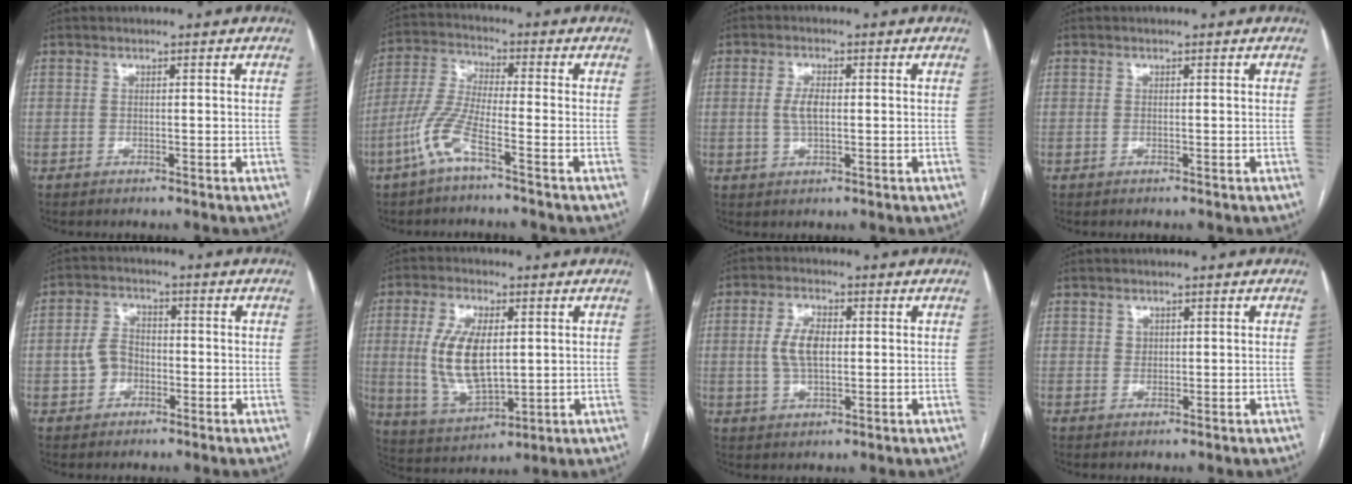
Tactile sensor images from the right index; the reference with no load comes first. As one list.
[{"total": 7.7, "force": [-4.2, 0.6, 6.4], "torque": [-0.150, 0.002, -0.091]}, {"total": 3.5, "force": [0.2, 1.4, 3.2], "torque": [-0.070, 0.004, 0.005]}, {"total": 0.0}, {"total": 5.0, "force": [-1.2, 4.0, 2.7], "torque": [-0.062, 0.019, -0.020]}, {"total": 12.2, "force": [1.3, 5.3, 10.9], "torque": [-0.232, 0.000, 0.034]}, {"total": 6.0, "force": [0.5, 2.8, 5.2], "torque": [-0.112, 0.011, 0.012]}, {"total": 1.2, "force": [0.5, 1.0, 0.4], "torque": [0.000, -0.002, 0.007]}]